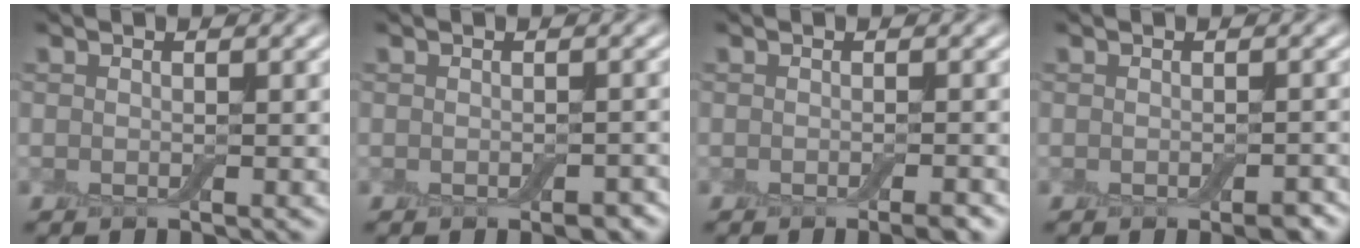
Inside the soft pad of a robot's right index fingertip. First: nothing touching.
{"total": 1.6, "force": [-0.8, 0.8, 1.1], "torque": [-0.018, -0.002, -0.009]}
{"total": 1.9, "force": [-1.1, 0.3, 1.5], "torque": [-0.018, -0.001, -0.017]}
{"total": 1.7, "force": [-0.9, 0.7, 1.3], "torque": [-0.018, -0.002, -0.011]}